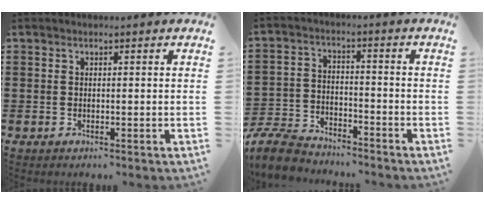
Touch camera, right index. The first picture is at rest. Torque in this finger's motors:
{"motor_torque": [-1.06, 1.08, -1.05, -0.21]}